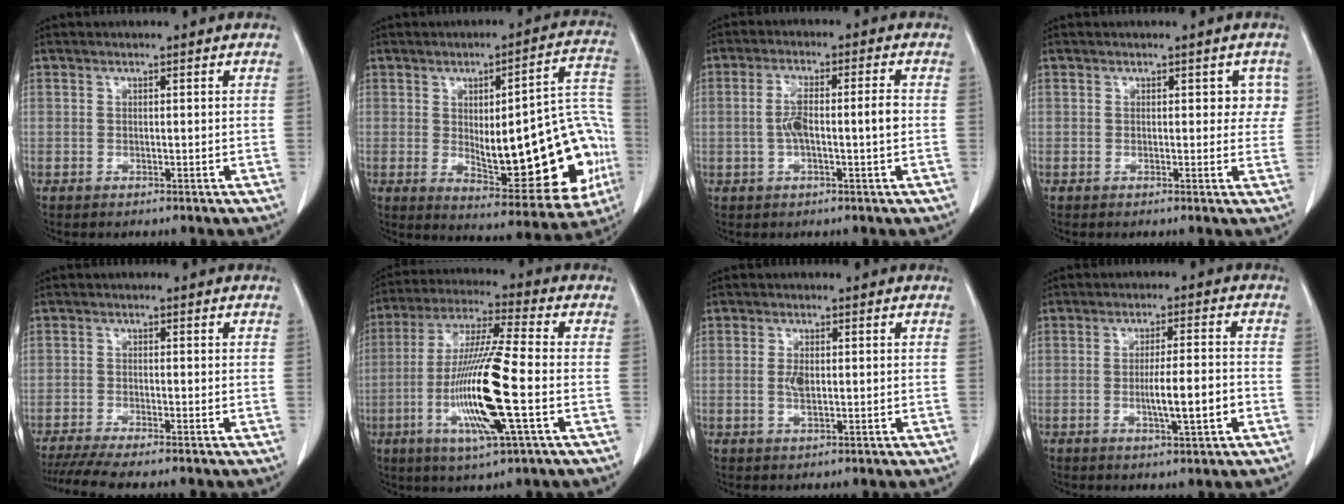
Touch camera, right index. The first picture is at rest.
{"total": 23.2, "force": [-3.1, 6.5, 22.0], "torque": [-0.220, 0.025, -0.016]}
{"total": 6.3, "force": [-0.5, 0.8, 6.2], "torque": [-0.123, 0.013, -0.010]}
{"total": 2.7, "force": [0.9, 1.8, 1.7], "torque": [-0.002, 0.010, 0.005]}
{"total": 7.3, "force": [-6.2, 0.0, 3.9], "torque": [-0.056, -0.018, -0.103]}
{"total": 15.7, "force": [-3.9, 0.1, 15.2], "torque": [-0.309, -0.016, -0.078]}
{"total": 2.3, "force": [0.0, 0.8, 2.2], "torque": [-0.047, -0.001, 0.001]}
{"total": 6.5, "force": [-1.8, 0.2, 6.2], "torque": [-0.104, -0.003, -0.028]}